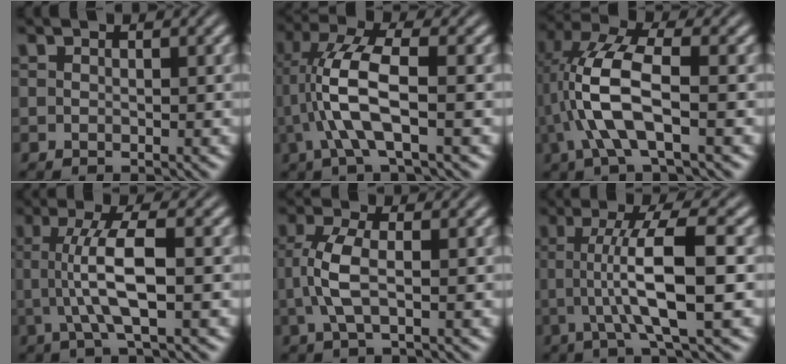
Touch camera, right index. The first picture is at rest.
{"total": 5.4, "force": [0.0, 1.1, 5.3], "torque": [-0.114, -0.008, 0.006]}
{"total": 5.8, "force": [0.1, 1.8, 5.5], "torque": [-0.129, -0.012, 0.008]}
{"total": 5.0, "force": [0.2, 0.0, 5.0], "torque": [-0.095, -0.005, 0.010]}
{"total": 3.0, "force": [-0.1, 0.3, 3.0], "torque": [-0.071, -0.006, 0.006]}
{"total": 6.3, "force": [0.3, -0.1, 6.3], "torque": [-0.107, -0.005, 0.010]}